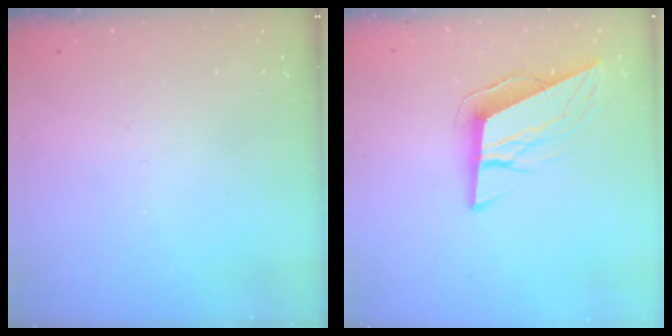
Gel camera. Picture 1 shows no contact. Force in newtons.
{"total": 10.7, "press": 10.2, "slide": 3.3}